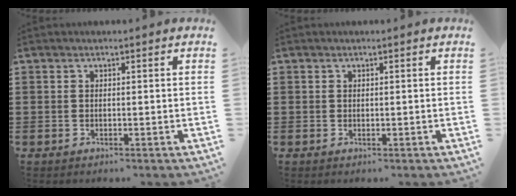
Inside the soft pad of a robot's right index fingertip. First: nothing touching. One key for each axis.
{"total": 0.0}